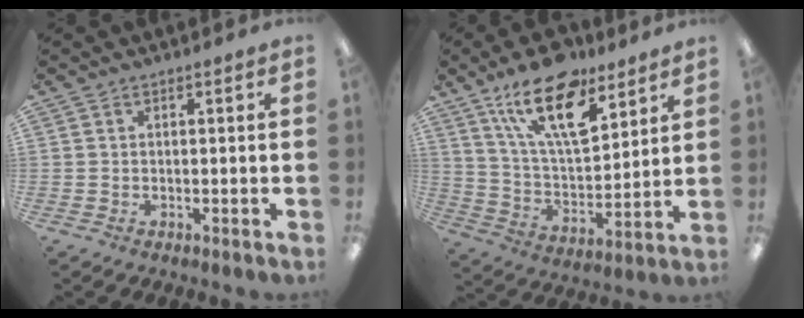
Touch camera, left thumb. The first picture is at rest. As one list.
[{"total": 20.2, "force": [12.9, 8.6, 12.8], "torque": [-0.230, -0.064, 0.223]}]